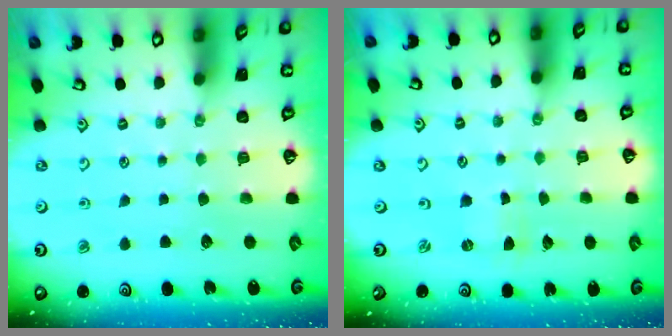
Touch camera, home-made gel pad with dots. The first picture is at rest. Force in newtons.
{"total": 0.0}